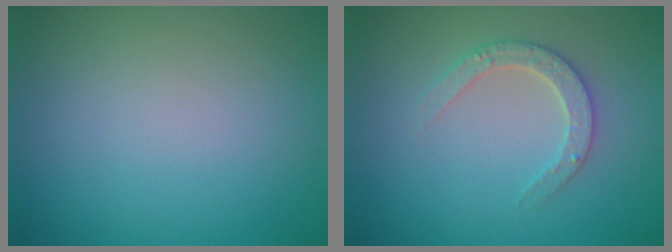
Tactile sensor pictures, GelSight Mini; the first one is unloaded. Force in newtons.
{"total": 2.7, "press": 2.6, "slide": 0.5}